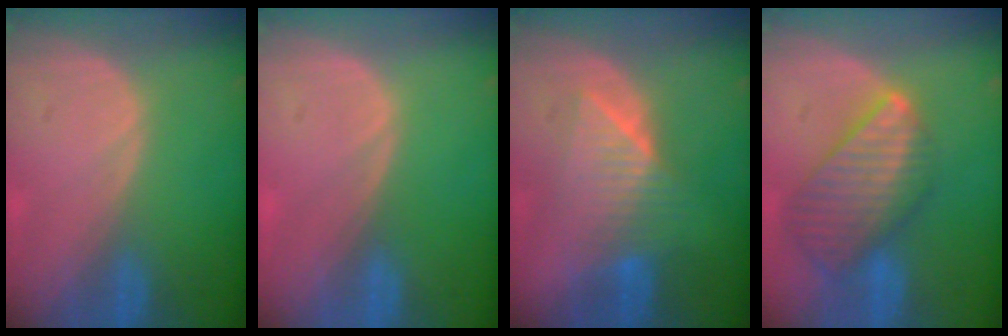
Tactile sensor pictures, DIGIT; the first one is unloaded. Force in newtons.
{"total": 0.0}
{"total": 6.4, "press": 6.3, "slide": 0.3}
{"total": 9.5, "press": 8.3, "slide": 4.6}